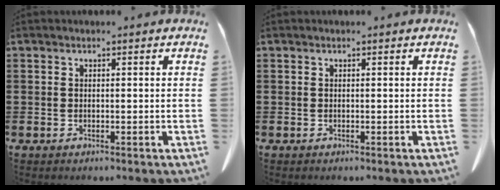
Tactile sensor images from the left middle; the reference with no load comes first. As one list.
[{"total": 0.0}]